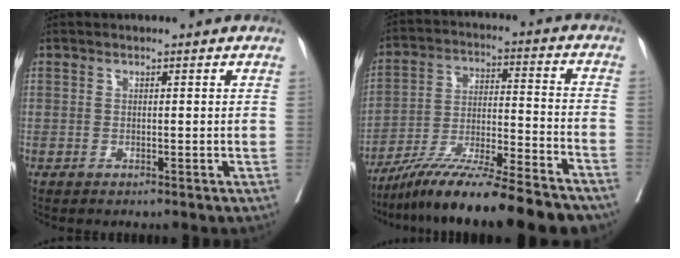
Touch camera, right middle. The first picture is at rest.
{"total": 19.1, "force": [-16.0, 0.9, 10.4], "torque": [-0.174, -0.020, -0.268]}